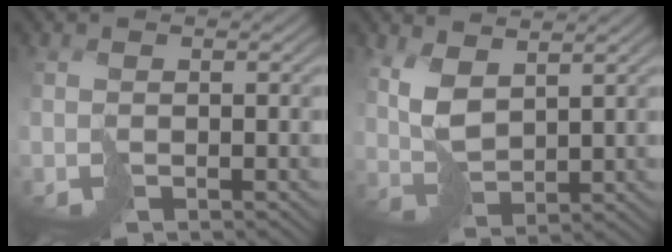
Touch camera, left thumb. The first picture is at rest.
{"total": 5.2, "force": [2.8, 2.4, 3.7], "torque": [-0.094, 0.000, 0.059]}